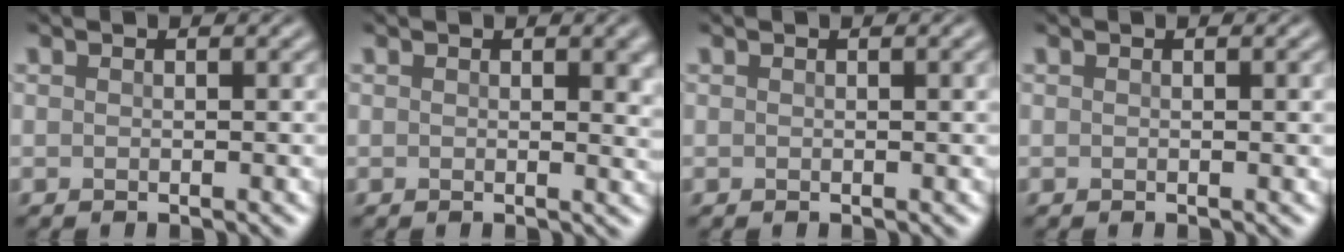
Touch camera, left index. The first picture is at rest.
{"total": 2.3, "force": [0.7, 0.7, 2.1], "torque": [-0.017, -0.002, 0.009]}
{"total": 0.8, "force": [0.2, 0.2, 0.7], "torque": [-0.007, 0.004, 0.001]}
{"total": 0.7, "force": [0.1, 0.2, 0.7], "torque": [-0.005, 0.003, 0.000]}